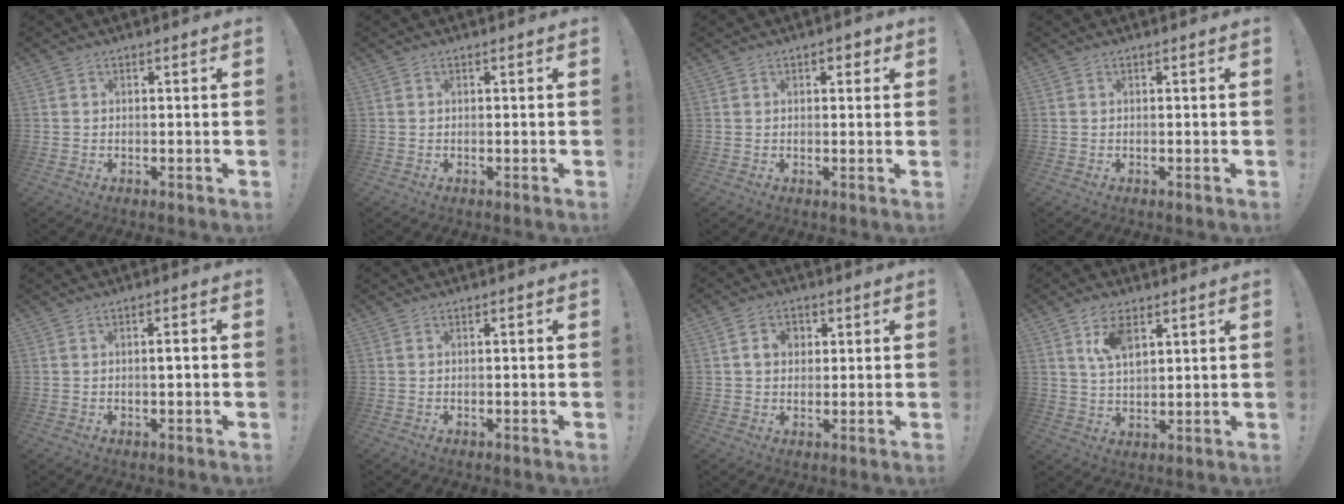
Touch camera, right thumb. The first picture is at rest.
{"total": 0.0}
{"total": 2.4, "force": [0.7, 1.7, 1.6], "torque": [-0.009, -0.001, 0.006]}
{"total": 0.0}
{"total": 2.1, "force": [-0.2, 0.2, 2.0], "torque": [-0.030, 0.000, -0.008]}
{"total": 0.6, "force": [-0.4, -0.2, 0.3], "torque": [-0.005, -0.001, -0.008]}
{"total": 6.4, "force": [2.0, 4.8, 3.7], "torque": [-0.061, 0.008, 0.036]}
{"total": 8.3, "force": [4.5, 4.3, 5.5], "torque": [-0.100, -0.010, 0.083]}